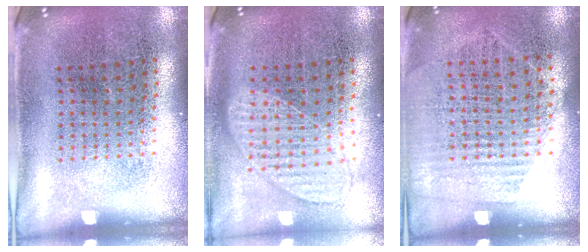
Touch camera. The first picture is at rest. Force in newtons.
{"total": 0.9, "press": 0.9, "slide": 0.1}
{"total": 1.3, "press": 1.1, "slide": 0.7}